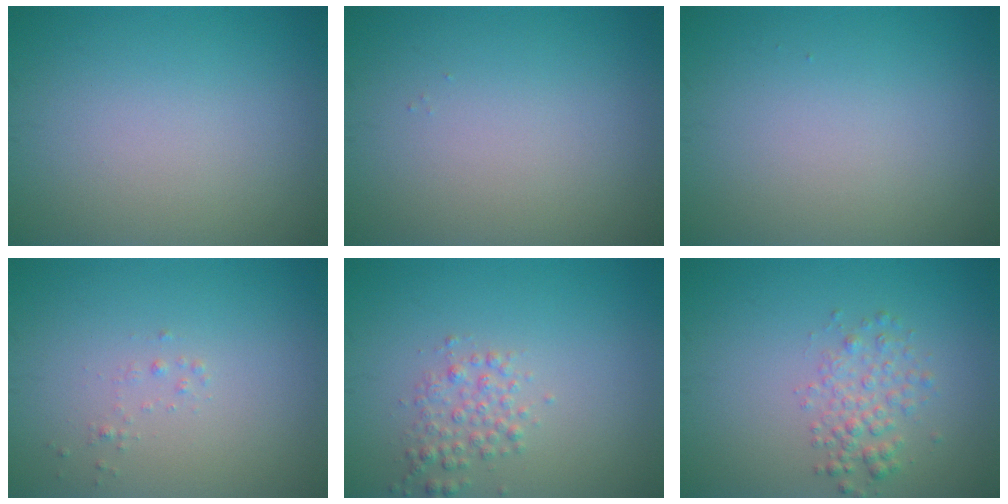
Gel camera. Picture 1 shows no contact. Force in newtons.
{"total": 0.0}
{"total": 0.0}
{"total": 0.6, "press": 0.6, "slide": 0.0}
{"total": 2.0, "press": 2.0, "slide": 0.1}
{"total": 2.4, "press": 2.4, "slide": 0.1}